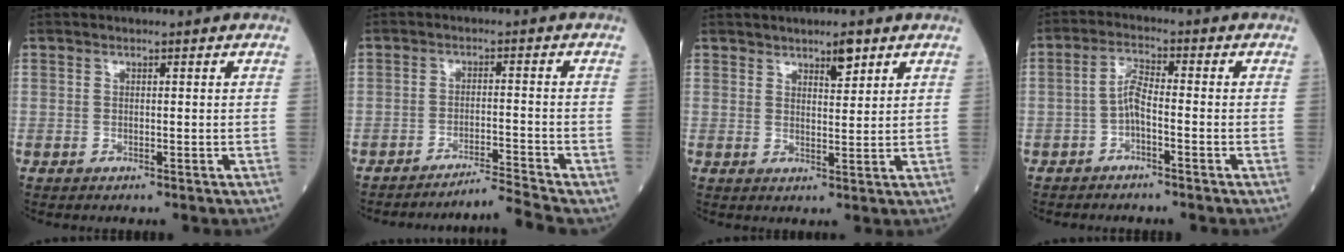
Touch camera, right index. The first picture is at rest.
{"total": 5.1, "force": [-4.4, -2.6, -0.4], "torque": [0.004, -0.007, -0.069]}
{"total": 3.1, "force": [2.3, 0.8, 1.9], "torque": [-0.032, 0.001, 0.040]}
{"total": 3.4, "force": [-1.3, 0.8, 3.0], "torque": [-0.060, 0.009, -0.024]}